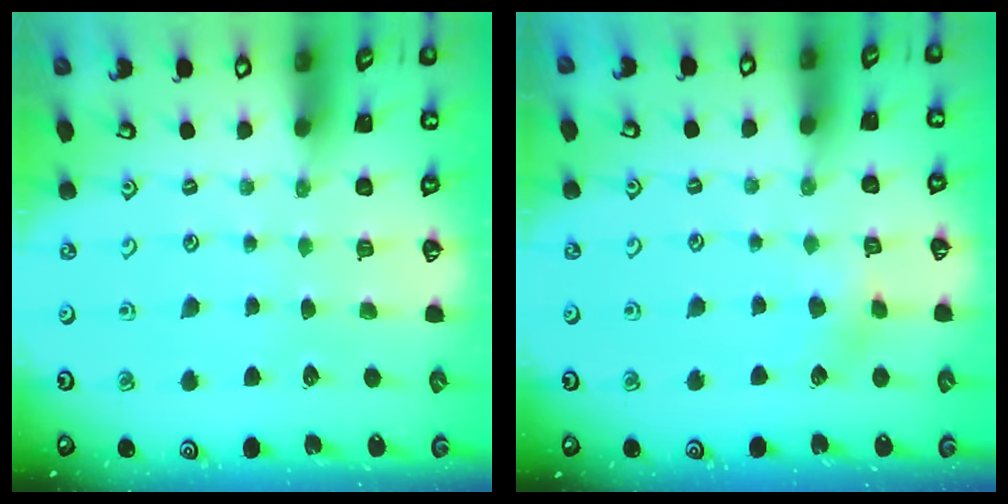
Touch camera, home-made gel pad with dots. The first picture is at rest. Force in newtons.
{"total": 4.7, "press": 4.7, "slide": 0.4}